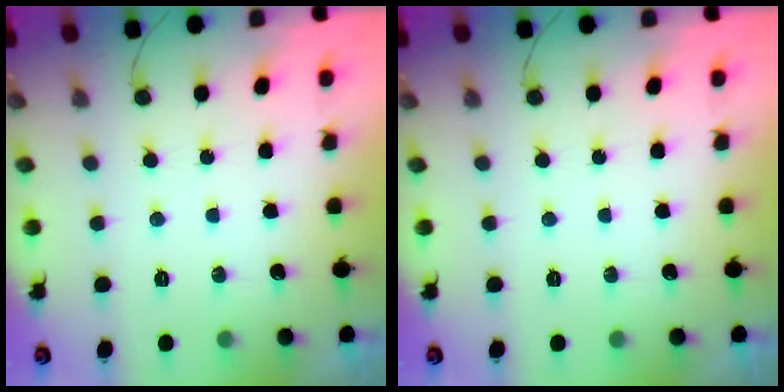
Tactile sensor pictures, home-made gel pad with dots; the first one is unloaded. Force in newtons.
{"total": 0.0}